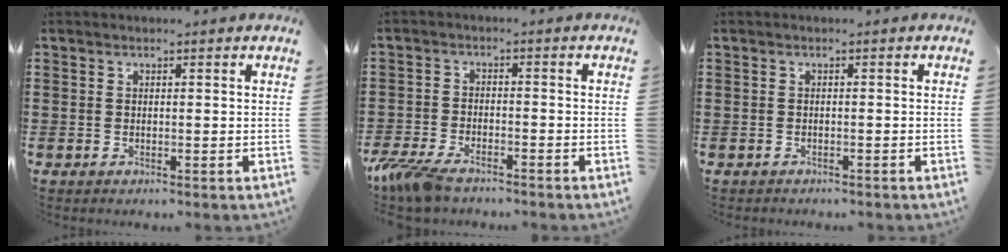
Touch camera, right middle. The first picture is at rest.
{"total": 5.6, "force": [-4.4, 1.5, 3.0], "torque": [-0.084, -0.009, -0.091]}
{"total": 0.6, "force": [-0.6, 0.1, 0.0], "torque": [0.000, 0.000, -0.012]}